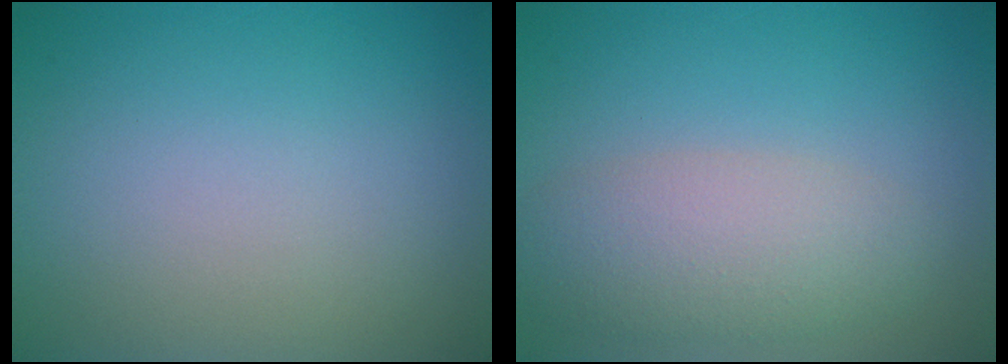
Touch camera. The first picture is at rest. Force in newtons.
{"total": 4.5, "press": 4.4, "slide": 0.4}